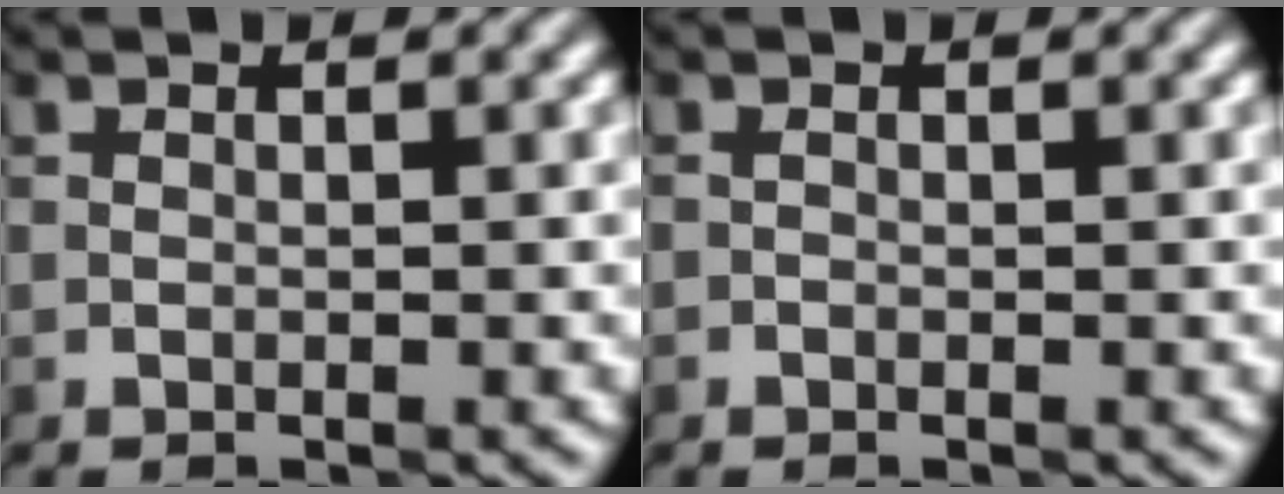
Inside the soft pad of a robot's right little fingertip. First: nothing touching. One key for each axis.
{"total": 0.0}